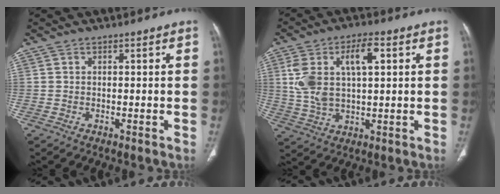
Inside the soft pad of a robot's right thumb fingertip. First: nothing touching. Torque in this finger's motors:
{"motor_torque": [1.31, 1.90, 1.49, 0.48, 0.16]}